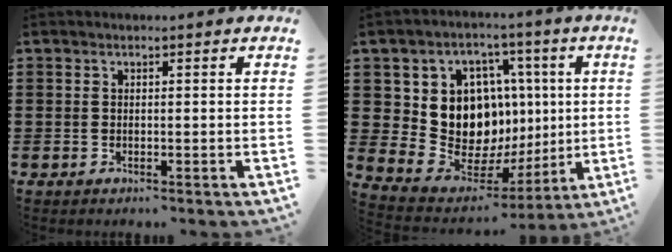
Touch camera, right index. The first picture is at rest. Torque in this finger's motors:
{"motor_torque": [2.14, 0.00, 1.05, 0.21]}